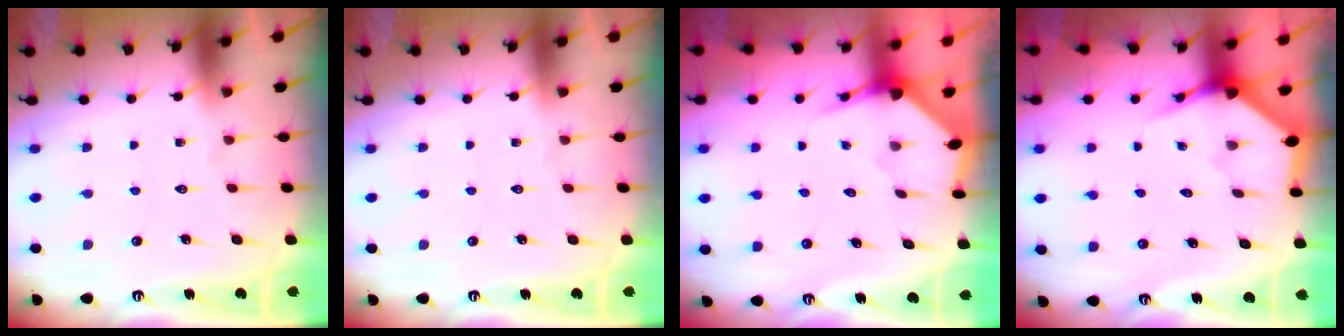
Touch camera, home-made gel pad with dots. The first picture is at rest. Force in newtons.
{"total": 0.0}
{"total": 3.1, "press": 3.1, "slide": 0.1}
{"total": 3.6, "press": 3.6, "slide": 0.1}